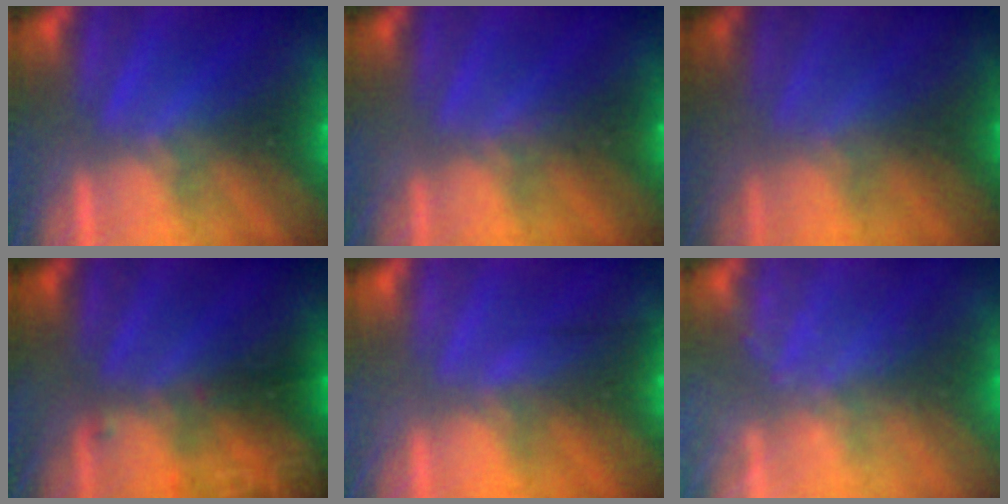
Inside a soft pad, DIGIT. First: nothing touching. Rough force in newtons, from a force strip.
{"total": 2.9}
{"total": 1.6}
{"total": 2.9}
{"total": 3.1}
{"total": 2.4}